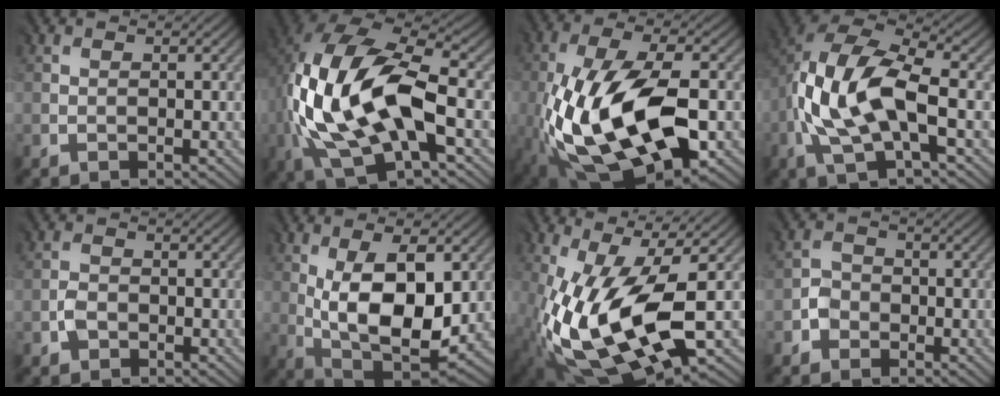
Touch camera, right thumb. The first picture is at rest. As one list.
[{"total": 15.4, "force": [-1.9, 7.1, 13.5], "torque": [-0.297, 0.000, -0.034]}, {"total": 17.1, "force": [-5.0, 8.0, 14.2], "torque": [-0.293, -0.020, -0.082]}, {"total": 11.5, "force": [-1.6, 4.6, 10.4], "torque": [-0.223, 0.002, -0.033]}, {"total": 1.5, "force": [-1.2, 0.9, -0.1], "torque": [0.005, 0.000, -0.026]}, {"total": 13.2, "force": [1.2, 6.2, 11.5], "torque": [-0.194, -0.007, 0.027]}, {"total": 15.6, "force": [-3.5, 6.1, 13.9], "torque": [-0.296, -0.030, -0.055]}, {"total": 2.3, "force": [-1.6, 1.7, -0.2], "torque": [0.004, 0.001, -0.034]}]